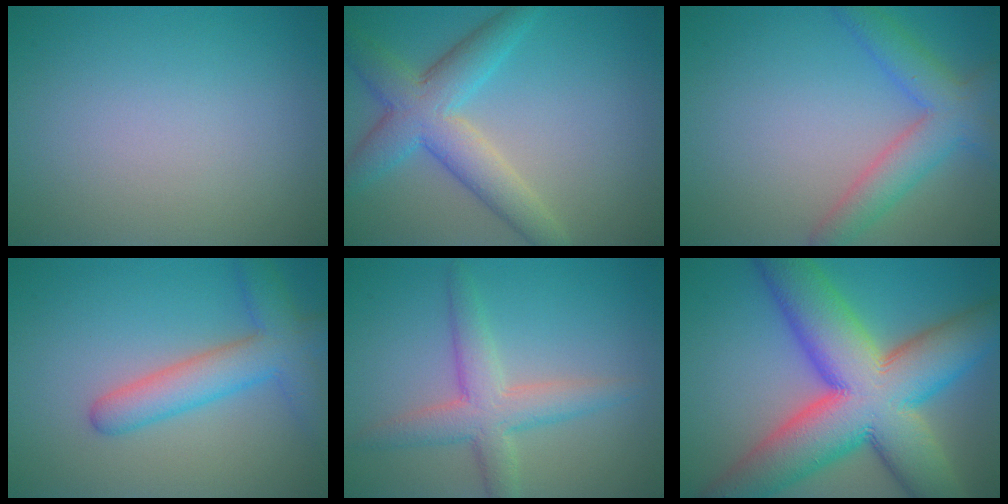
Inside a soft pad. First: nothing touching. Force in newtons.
{"total": 6.0, "press": 6.0, "slide": 0.3}
{"total": 4.6, "press": 4.6, "slide": 0.1}
{"total": 5.3, "press": 5.2, "slide": 0.2}
{"total": 4.3, "press": 4.3, "slide": 0.1}
{"total": 16.1, "press": 16.0, "slide": 0.6}